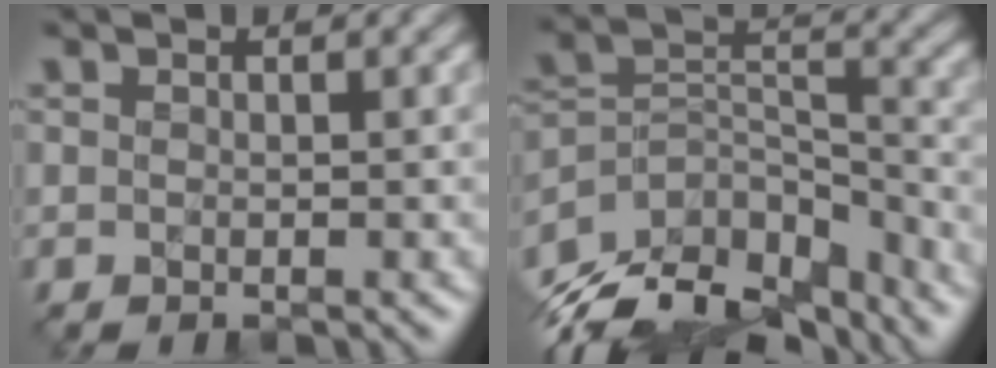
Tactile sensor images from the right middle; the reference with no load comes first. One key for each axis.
{"total": 11.5, "fx": -9.0, "fy": 5.8, "fz": 4.2, "tx": -0.107, "ty": 0.027, "tz": -0.138}